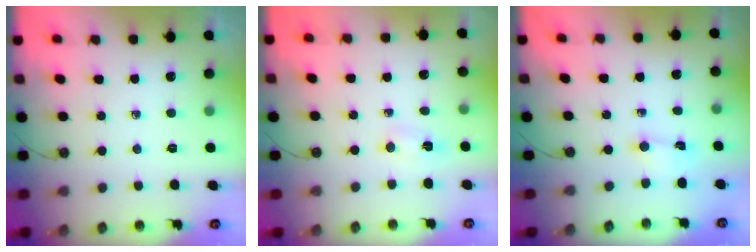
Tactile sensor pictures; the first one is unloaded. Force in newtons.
{"total": 2.4, "press": 2.2, "slide": 1.0}
{"total": 0.5, "press": 0.5, "slide": 0.2}